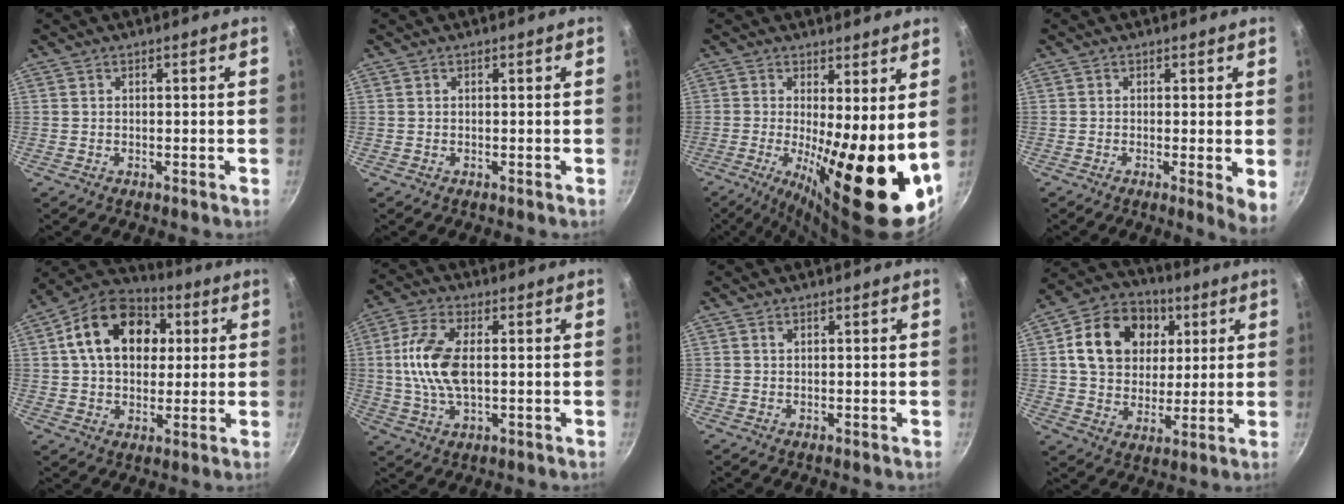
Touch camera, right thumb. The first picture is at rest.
{"total": 0.0}
{"total": 17.4, "force": [-1.7, 4.8, 16.7], "torque": [-0.239, -0.022, -0.022]}
{"total": 4.5, "force": [-0.2, 0.8, 4.5], "torque": [-0.056, -0.020, -0.006]}
{"total": 17.6, "force": [4.2, 12.6, 11.6], "torque": [-0.164, 0.019, 0.056]}
{"total": 10.9, "force": [0.7, 5.5, 9.4], "torque": [-0.188, 0.009, 0.007]}
{"total": 0.6, "force": [0.3, 0.4, 0.3], "torque": [-0.005, 0.000, 0.006]}
{"total": 16.9, "force": [4.7, 13.3, 9.4], "torque": [-0.136, 0.007, 0.073]}